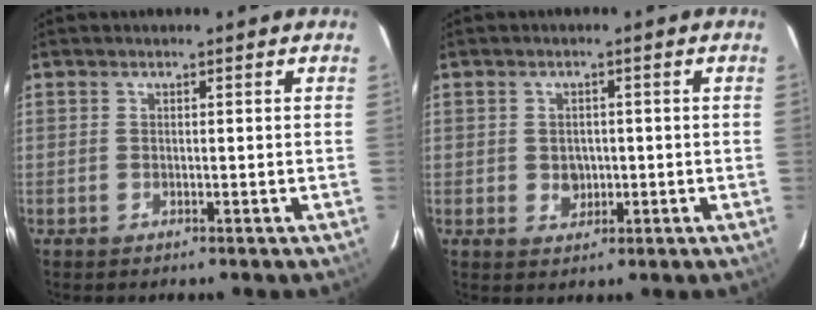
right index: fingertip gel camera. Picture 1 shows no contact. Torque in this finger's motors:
{"motor_torque": [-0.08, 0.02, 0.00, 0.00]}